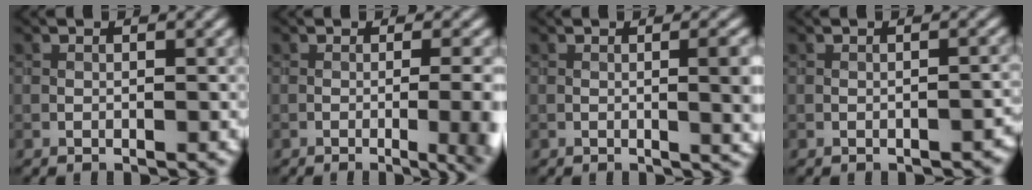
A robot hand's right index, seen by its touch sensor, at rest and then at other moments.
{"total": 8.1, "force": [-2.6, 3.3, 6.9], "torque": [-0.050, -0.002, -0.019]}
{"total": 3.7, "force": [-0.2, 1.0, 3.6], "torque": [-0.051, -0.006, 0.000]}
{"total": 1.8, "force": [-1.4, 0.7, 0.9], "torque": [-0.009, 0.004, -0.012]}